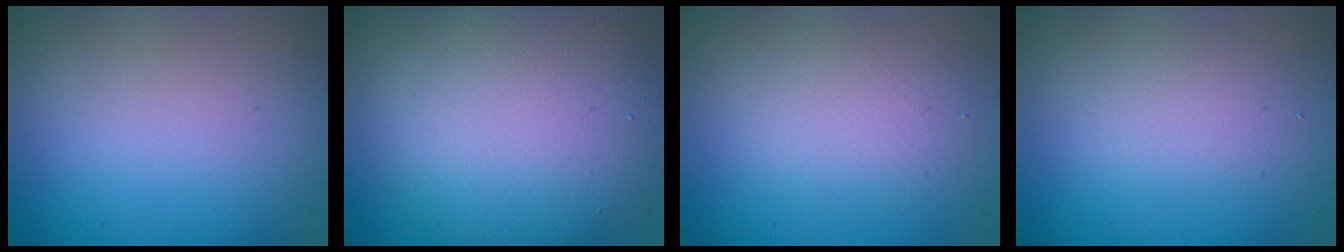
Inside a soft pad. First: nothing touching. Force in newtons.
{"total": 10.6, "press": 10.6, "slide": 0.5}
{"total": 2.9, "press": 2.9, "slide": 0.3}
{"total": 1.9, "press": 1.9, "slide": 0.1}